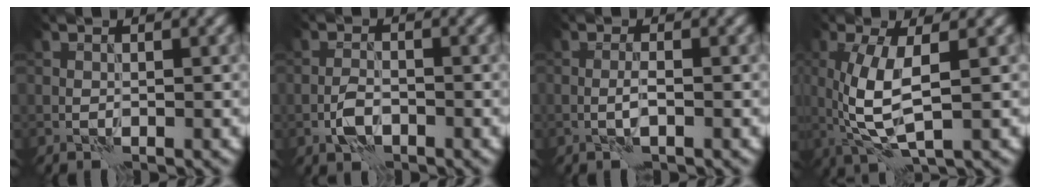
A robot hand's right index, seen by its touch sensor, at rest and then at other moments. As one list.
[{"total": 2.3, "force": [-1.1, 1.2, 1.6], "torque": [-0.030, 0.005, -0.027]}, {"total": 1.2, "force": [-0.4, 0.0, 1.1], "torque": [-0.024, 0.003, -0.011]}, {"total": 5.6, "force": [0.6, 1.8, 5.2], "torque": [-0.123, -0.007, 0.014]}]